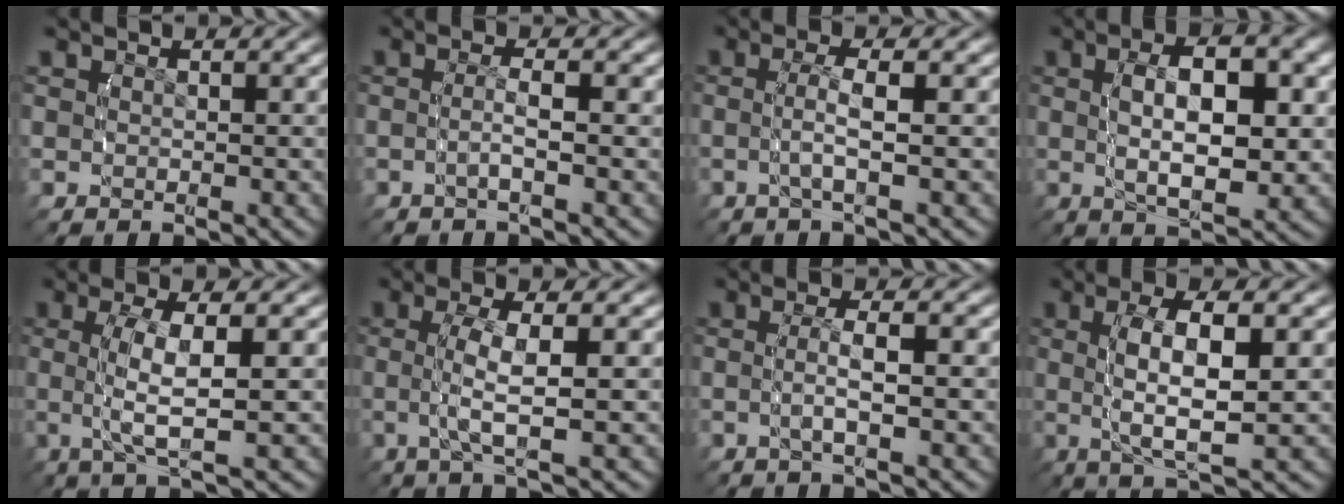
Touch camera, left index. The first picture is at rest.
{"total": 1.8, "force": [-0.7, 0.0, 1.6], "torque": [-0.035, 0.005, -0.017]}
{"total": 2.4, "force": [-0.3, 0.1, 2.4], "torque": [-0.051, 0.008, -0.014]}
{"total": 7.3, "force": [0.0, 3.3, 6.5], "torque": [-0.101, 0.003, -0.003]}
{"total": 4.5, "force": [-0.1, 1.0, 4.4], "torque": [-0.091, 0.002, -0.004]}
{"total": 3.8, "force": [0.0, 0.6, 3.8], "torque": [-0.082, 0.001, -0.005]}
{"total": 2.2, "force": [-0.4, 0.1, 2.2], "torque": [-0.043, 0.008, -0.015]}
{"total": 6.3, "force": [-0.1, 2.1, 5.9], "torque": [-0.108, 0.004, -0.003]}